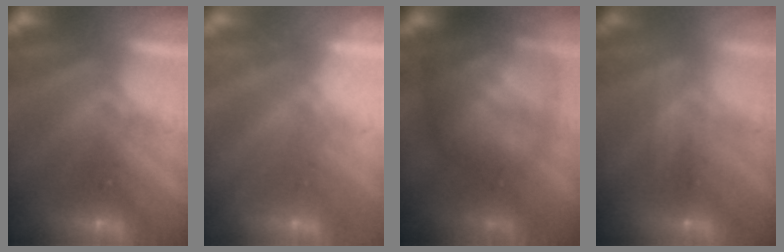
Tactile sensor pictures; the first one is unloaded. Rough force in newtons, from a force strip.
{"total": 2.4}
{"total": 8.0}
{"total": 2.4}